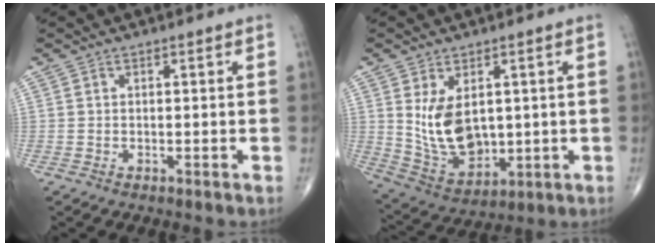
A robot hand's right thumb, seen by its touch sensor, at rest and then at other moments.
{"total": 11.3, "force": [1.9, 7.2, 8.6], "torque": [-0.134, -0.021, 0.058]}